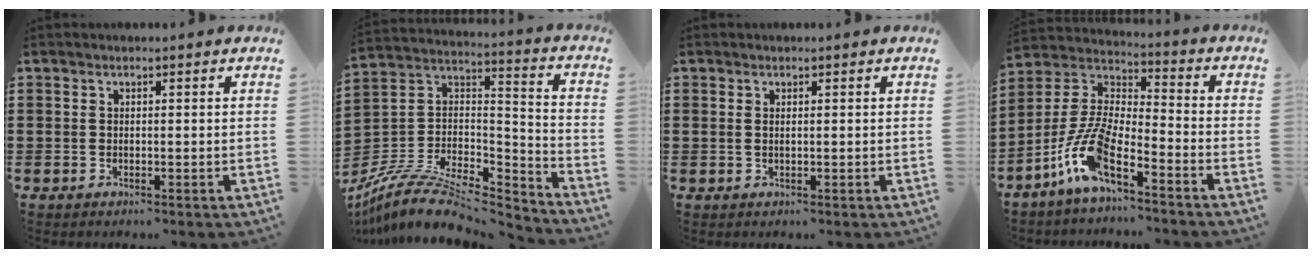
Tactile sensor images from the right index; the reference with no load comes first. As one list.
[{"total": 9.9, "force": [-7.8, 3.5, 5.0], "torque": [-0.102, 0.009, -0.156]}, {"total": 0.7, "force": [0.1, 0.2, 0.6], "torque": [-0.013, 0.000, 0.001]}, {"total": 10.1, "force": [-7.2, 2.2, 6.8], "torque": [-0.177, -0.019, -0.152]}]